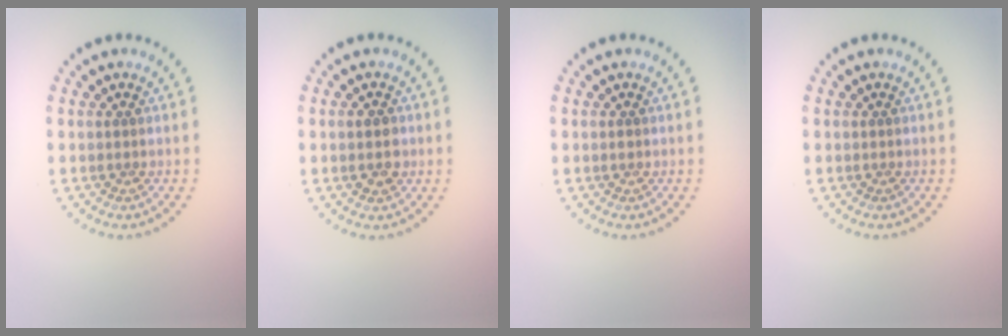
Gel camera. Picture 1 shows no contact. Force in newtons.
{"total": 2.4, "press": 2.4, "slide": 0.1}
{"total": 0.6, "press": 0.6, "slide": 0.1}
{"total": 0.0}